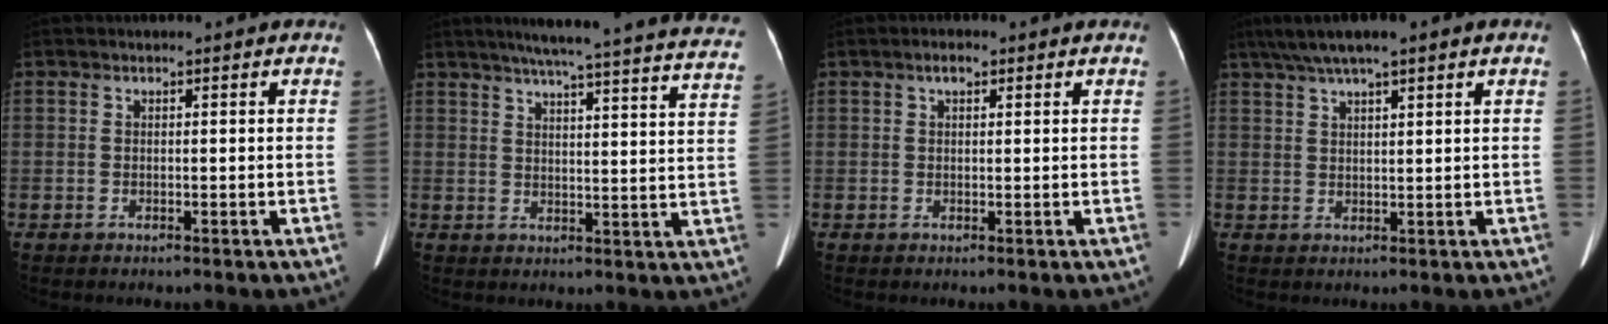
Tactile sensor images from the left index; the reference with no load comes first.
{"total": 28.3, "force": [25.5, 0.5, 12.2], "torque": [-0.181, -0.055, 0.294]}
{"total": 1.4, "force": [0.7, 0.7, 1.0], "torque": [-0.021, 0.008, 0.008]}
{"total": 7.5, "force": [5.1, 1.0, 5.3], "torque": [-0.095, 0.034, 0.081]}